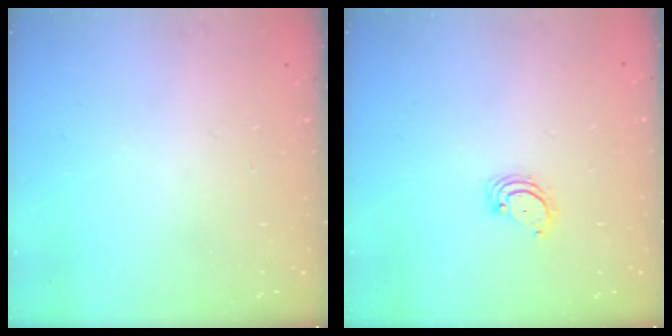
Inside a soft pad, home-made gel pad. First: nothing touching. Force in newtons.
{"total": 2.8, "press": 2.8, "slide": 0.3}